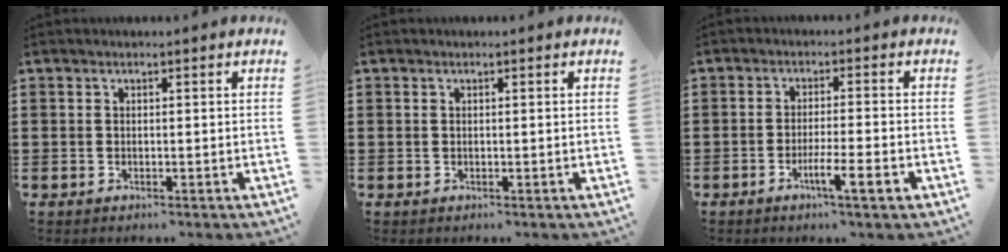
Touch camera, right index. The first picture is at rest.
{"total": 0.0}
{"total": 5.2, "force": [-2.7, 0.3, 4.4], "torque": [-0.070, -0.006, -0.044]}